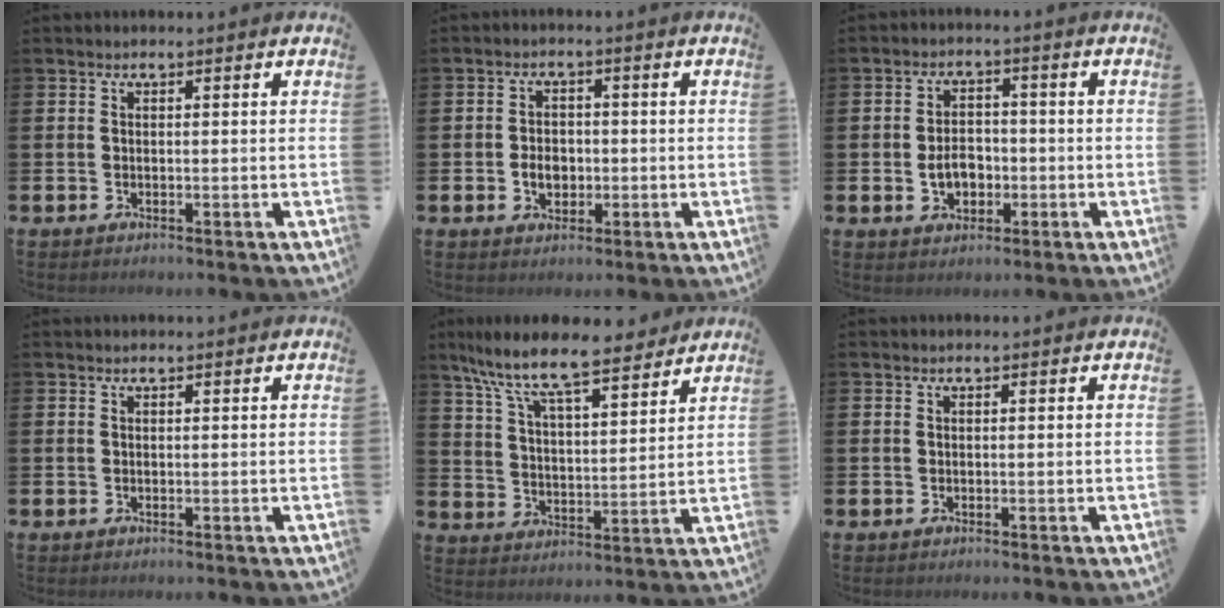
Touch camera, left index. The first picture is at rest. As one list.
[{"total": 3.3, "force": [-0.7, 2.6, 2.0], "torque": [-0.020, -0.004, -0.020]}, {"total": 4.2, "force": [-1.0, 3.0, 2.7], "torque": [-0.030, -0.003, -0.025]}, {"total": 0.0}, {"total": 9.9, "force": [8.7, 2.2, 4.2], "torque": [-0.116, -0.054, 0.151]}, {"total": 0.0}]